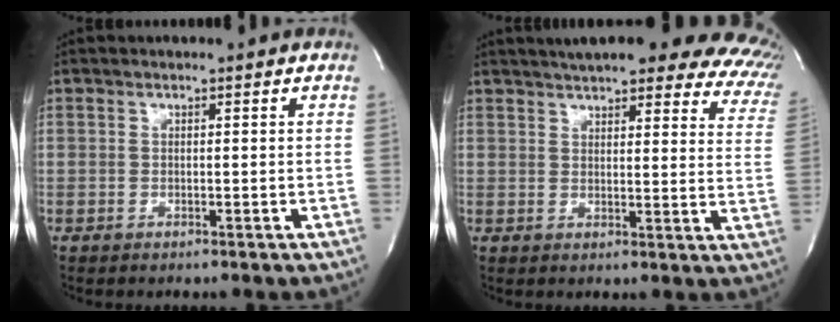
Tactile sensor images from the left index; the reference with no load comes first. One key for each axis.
{"total": 23.9, "fx": 19.5, "fy": 5.3, "fz": 12.8, "tx": -0.167, "ty": -0.025, "tz": 0.209}